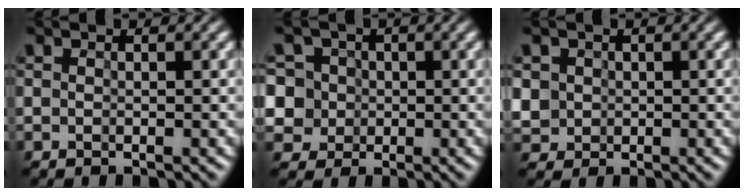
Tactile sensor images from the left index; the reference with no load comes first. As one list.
[{"total": 7.3, "force": [0.5, 7.0, 2.2], "torque": [-0.082, 0.029, 0.003]}, {"total": 4.0, "force": [0.2, 3.8, 1.2], "torque": [-0.050, 0.023, 0.009]}]